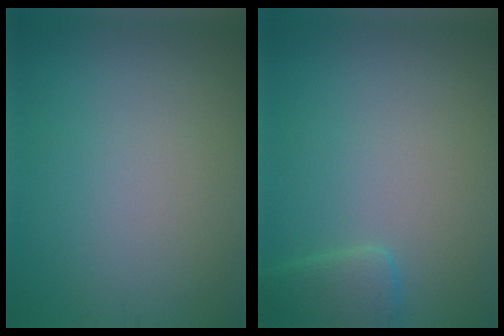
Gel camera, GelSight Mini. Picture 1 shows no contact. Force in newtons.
{"total": 2.3, "press": 2.3, "slide": 0.2}